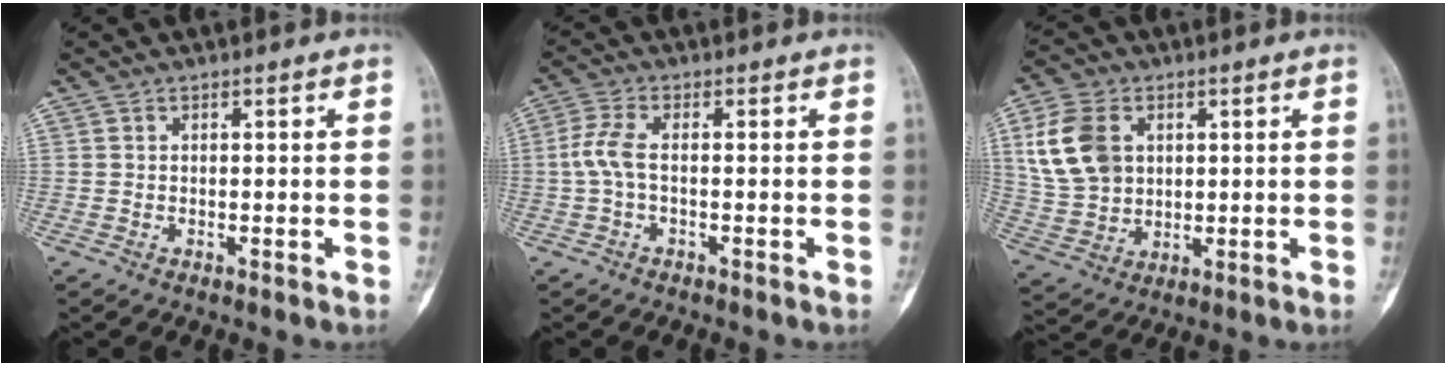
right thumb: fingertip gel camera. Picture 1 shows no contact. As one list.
[{"total": 4.3, "force": [-0.5, 1.6, 3.9], "torque": [-0.104, 0.007, -0.017]}, {"total": 12.1, "force": [3.4, 8.9, 7.5], "torque": [-0.135, -0.002, 0.073]}]